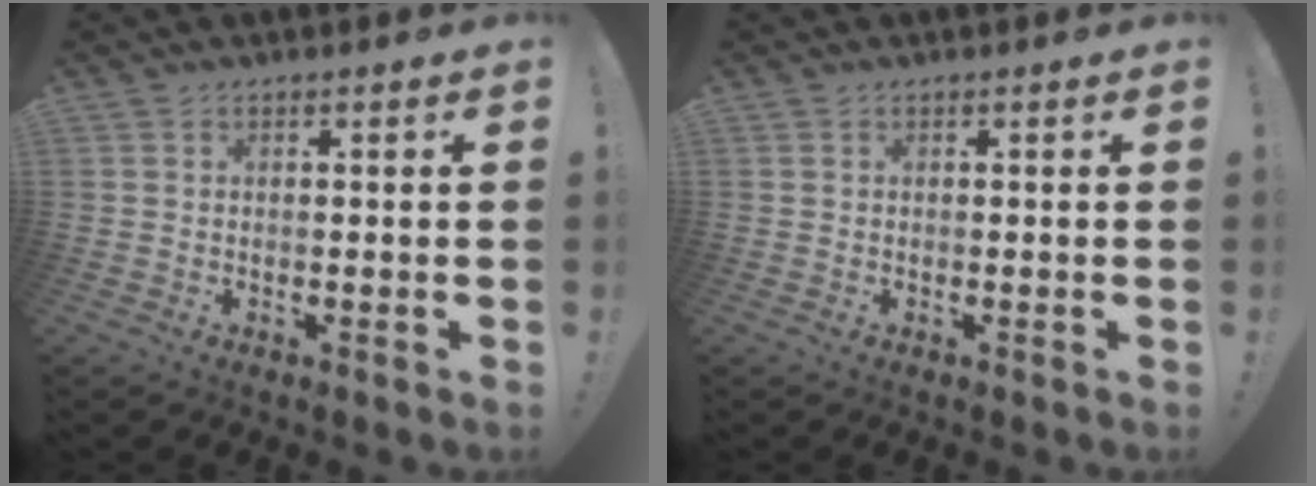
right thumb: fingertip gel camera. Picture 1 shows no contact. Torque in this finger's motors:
{"motor_torque": [0.00, 0.00, 0.00, 0.00, 0.00]}